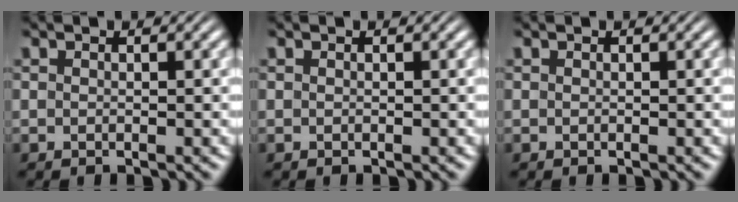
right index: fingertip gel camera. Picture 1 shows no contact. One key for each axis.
{"total": 0.0}
{"total": 0.0}